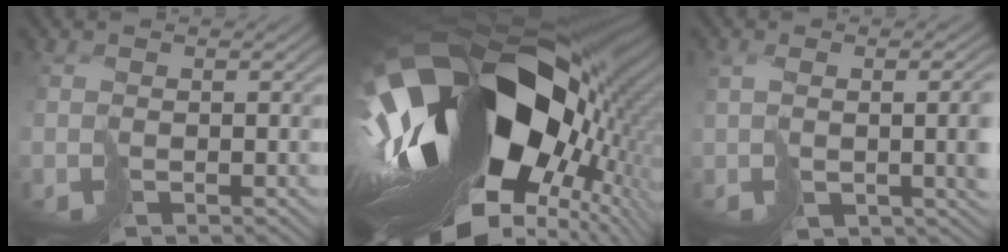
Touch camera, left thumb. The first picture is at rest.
{"total": 20.7, "force": [-2.0, 12.0, 16.8], "torque": [-0.328, -0.057, 0.005]}
{"total": 5.5, "force": [0.5, 2.3, 4.9], "torque": [-0.098, -0.011, 0.032]}